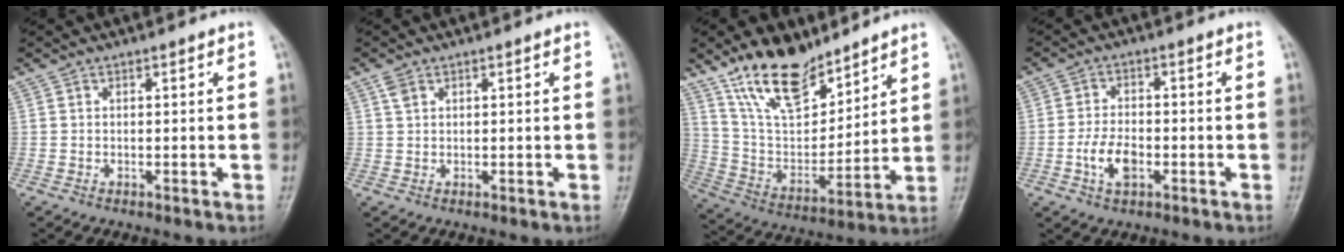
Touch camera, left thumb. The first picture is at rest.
{"total": 1.6, "force": [0.9, 0.9, 0.9], "torque": [-0.018, 0.005, 0.021]}
{"total": 16.9, "force": [12.4, 7.4, 8.8], "torque": [-0.115, -0.068, 0.238]}
{"total": 5.8, "force": [-1.9, 3.3, 4.3], "torque": [-0.082, 0.010, -0.037]}